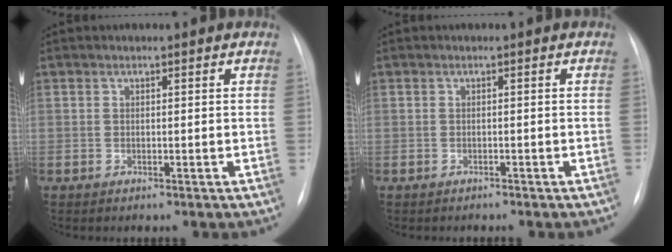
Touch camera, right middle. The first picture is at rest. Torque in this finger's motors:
{"motor_torque": [0.54, -1.05, -0.03, 0.00]}